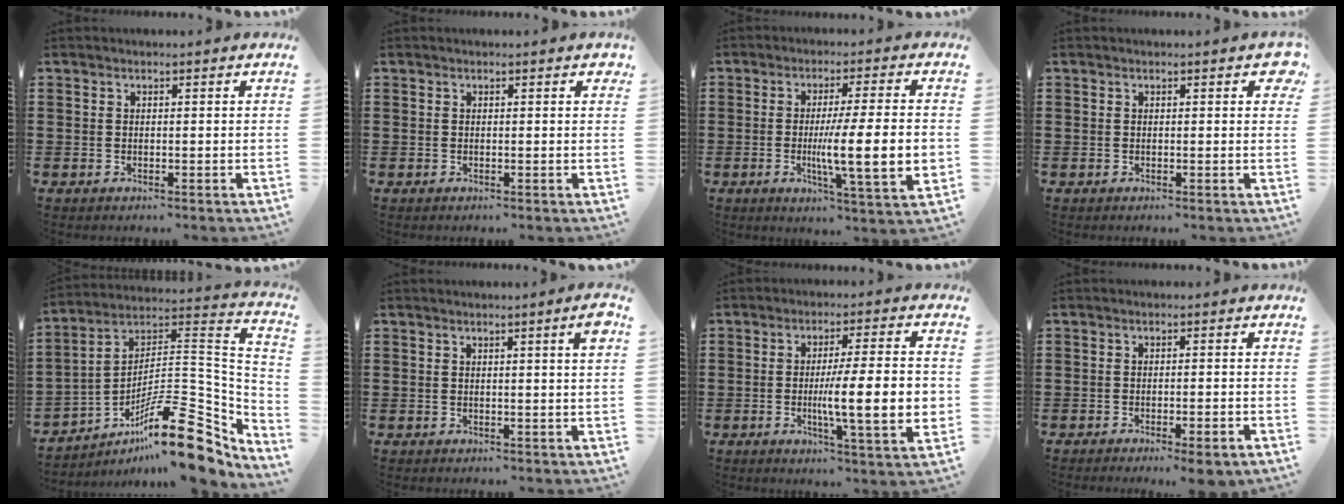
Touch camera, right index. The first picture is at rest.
{"total": 0.0}
{"total": 11.4, "force": [-1.2, 1.0, 11.2], "torque": [-0.188, -0.018, -0.026]}
{"total": 0.8, "force": [0.3, 0.6, 0.6], "torque": [0.004, 0.001, 0.000]}
{"total": 17.9, "force": [-11.1, 5.3, 13.0], "torque": [-0.189, 0.035, -0.191]}
{"total": 2.4, "force": [1.0, -0.3, 2.1], "torque": [-0.033, -0.005, 0.015]}
{"total": 12.0, "force": [-1.4, 1.7, 11.8], "torque": [-0.197, -0.011, -0.029]}
{"total": 2.0, "force": [-1.6, -0.1, 1.2], "torque": [-0.020, 0.001, -0.030]}